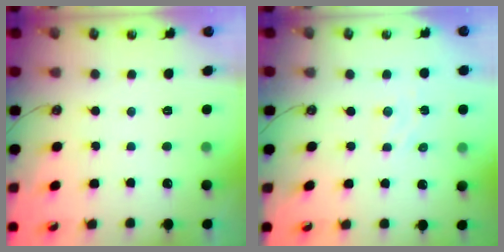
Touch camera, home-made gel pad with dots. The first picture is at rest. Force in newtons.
{"total": 3.0, "press": 2.9, "slide": 0.6}